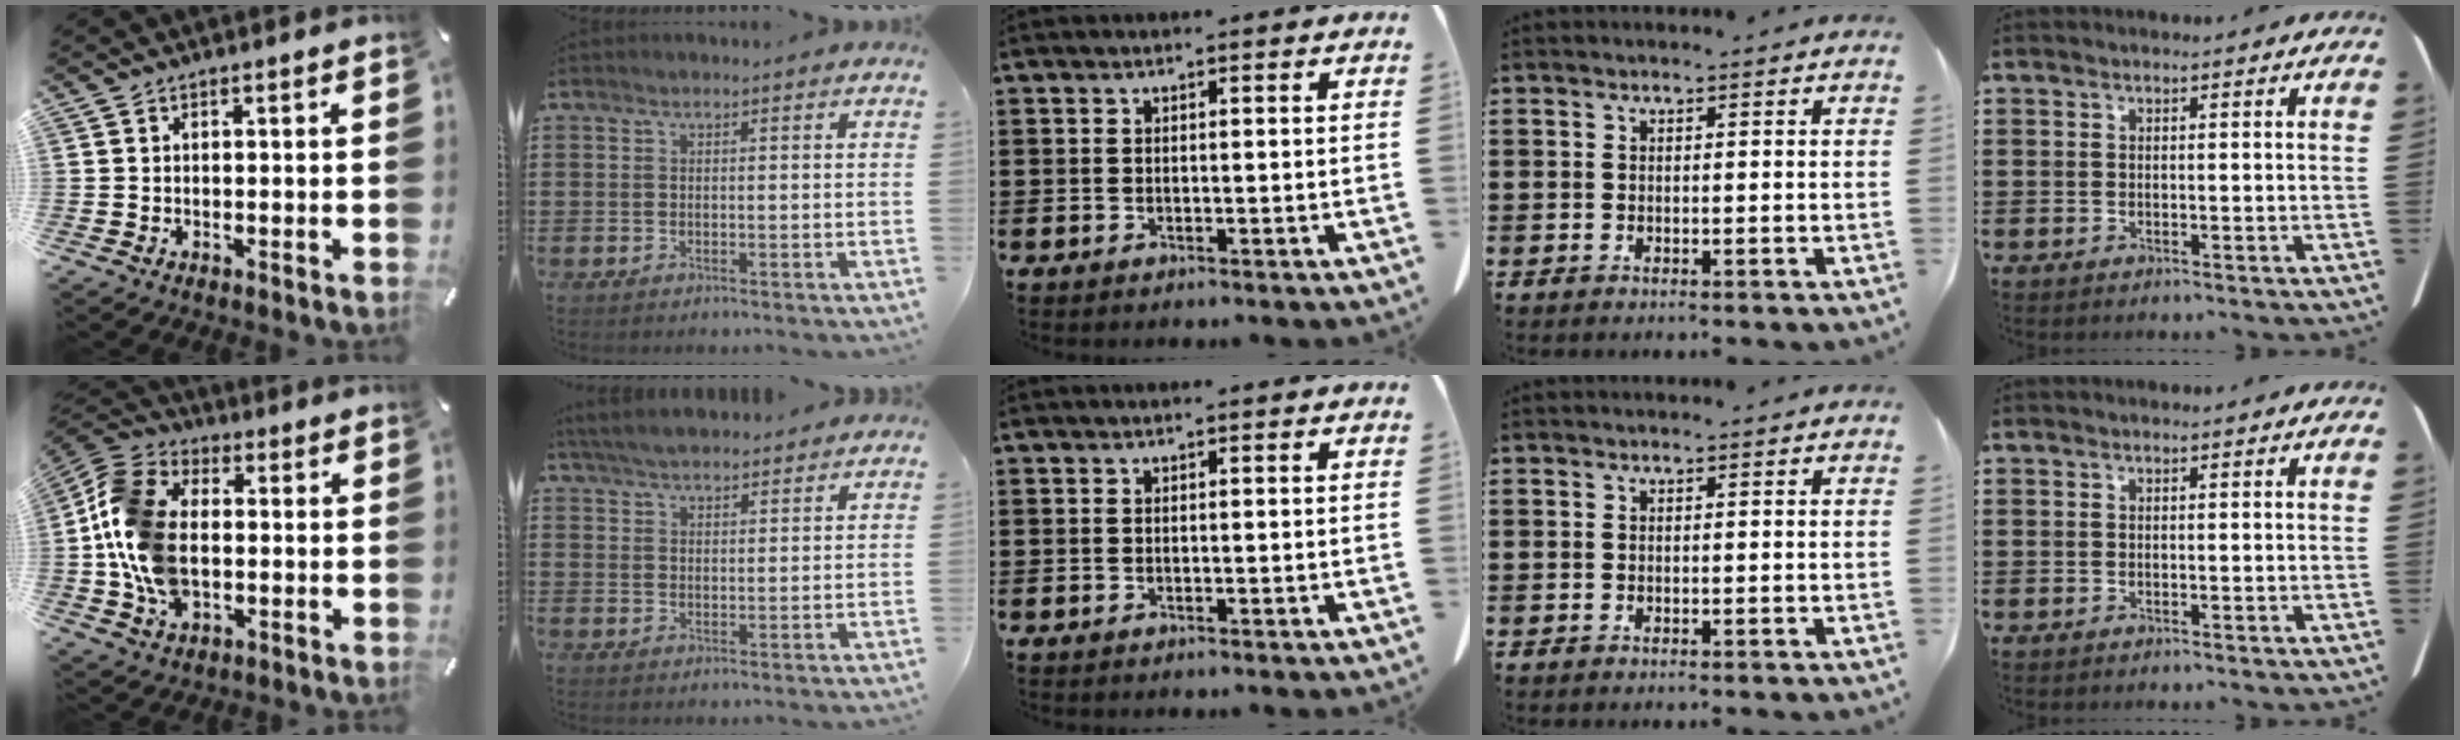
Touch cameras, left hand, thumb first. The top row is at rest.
{"thumb": {"total": 15.7, "force": [-2.0, 10.8, 11.2], "torque": [-0.265, 0.008, -0.039]}, "index": {"total": 4.3, "force": [4.3, 0.3, 0.8], "torque": [-0.029, -0.011, 0.079]}}